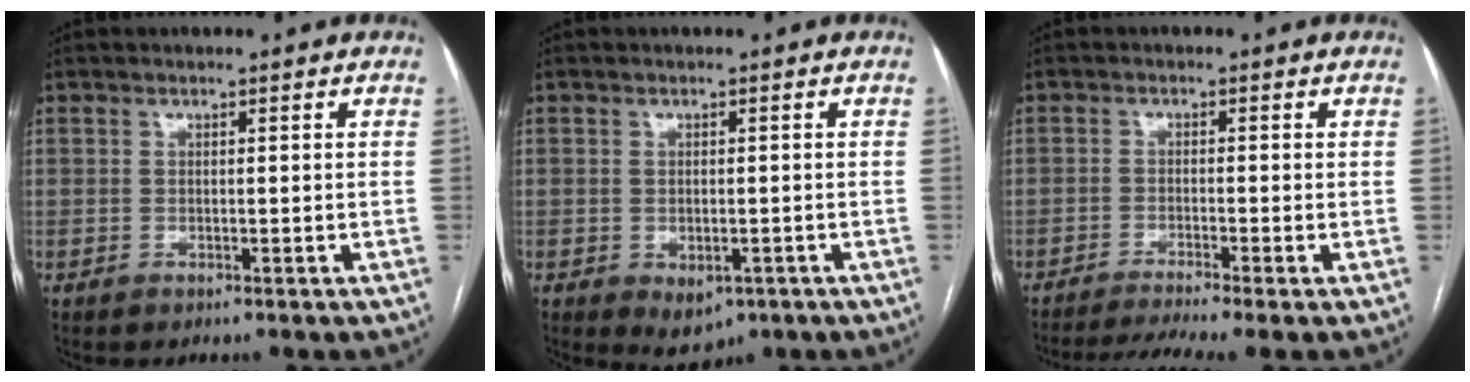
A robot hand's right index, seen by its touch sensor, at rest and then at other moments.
{"total": 3.9, "force": [-1.6, 2.4, 2.5], "torque": [-0.034, -0.003, -0.007]}
{"total": 6.6, "force": [-5.2, -1.0, 3.8], "torque": [-0.060, -0.011, -0.084]}